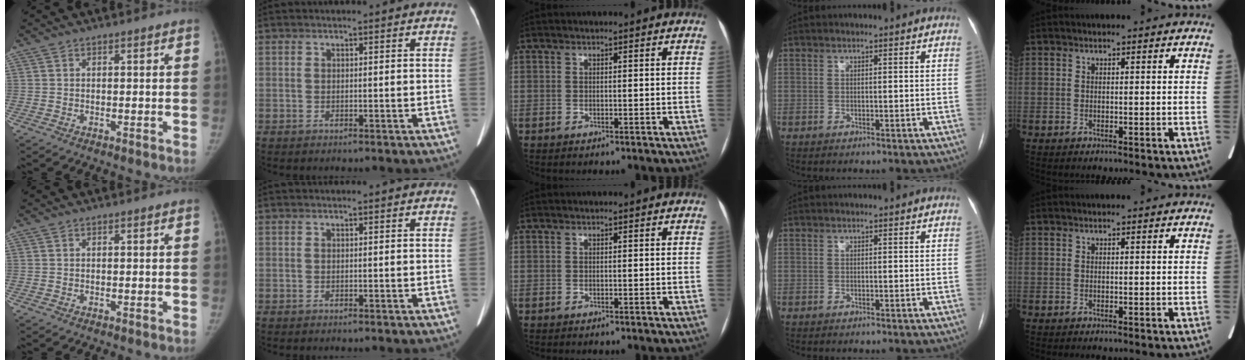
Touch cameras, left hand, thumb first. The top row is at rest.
{}